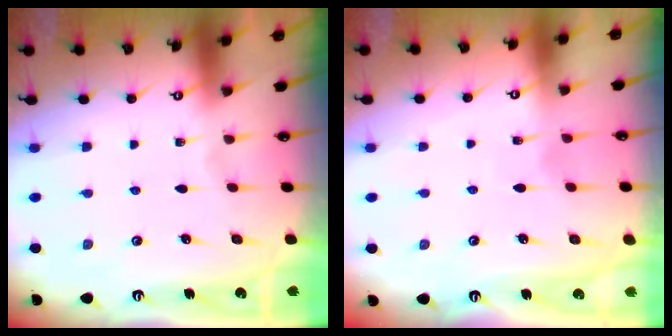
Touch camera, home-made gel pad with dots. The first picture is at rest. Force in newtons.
{"total": 4.9, "press": 4.9, "slide": 0.6}